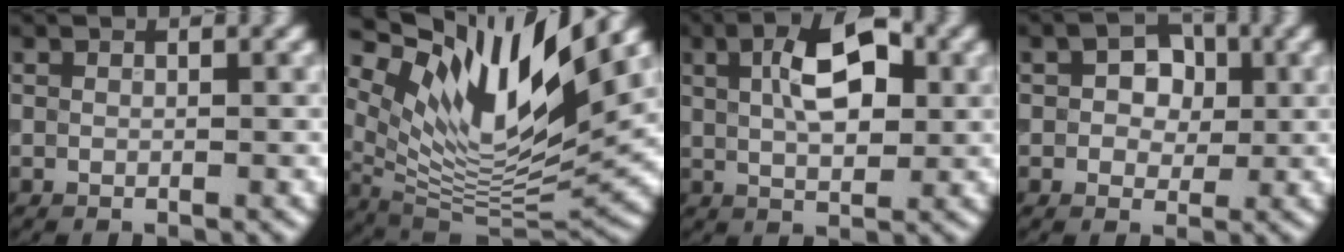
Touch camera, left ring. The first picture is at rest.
{"total": 13.6, "force": [7.5, 4.3, 10.5], "torque": [-0.205, 0.004, 0.149]}
{"total": 6.1, "force": [1.7, 2.9, 5.1], "torque": [-0.083, 0.011, 0.023]}
{"total": 3.5, "force": [0.5, 2.6, 2.3], "torque": [-0.030, 0.004, -0.002]}